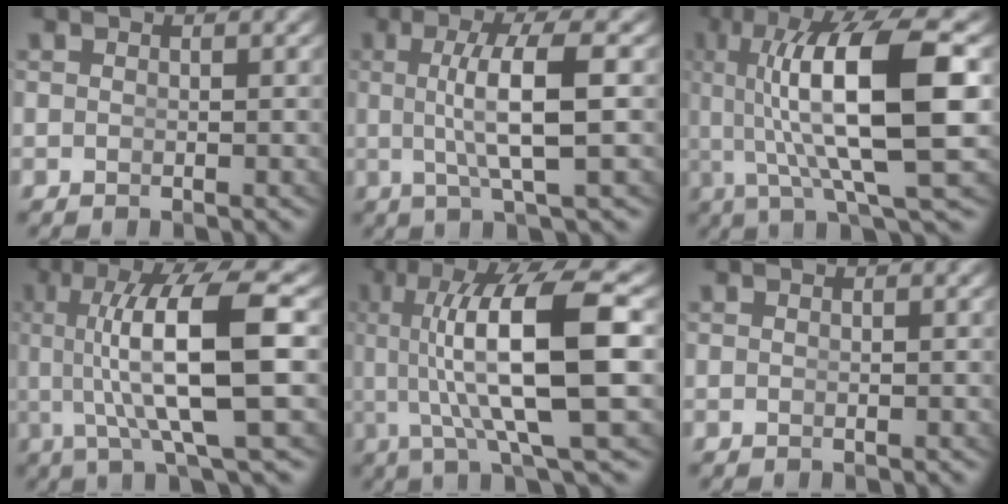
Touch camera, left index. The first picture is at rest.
{"total": 5.3, "force": [-0.2, 0.1, 5.3], "torque": [-0.088, 0.000, 0.001]}
{"total": 12.2, "force": [1.4, 3.5, 11.6], "torque": [-0.194, 0.006, 0.026]}
{"total": 9.7, "force": [1.3, 2.1, 9.4], "torque": [-0.163, 0.006, 0.023]}
{"total": 11.1, "force": [1.6, 3.0, 10.6], "torque": [-0.182, 0.006, 0.028]}
{"total": 0.0}